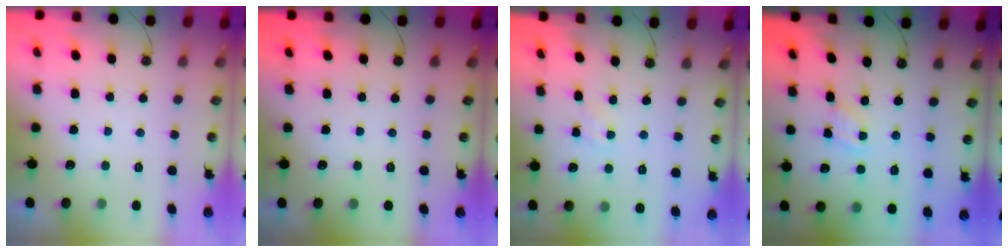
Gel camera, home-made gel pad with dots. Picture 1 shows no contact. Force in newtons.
{"total": 0.0}
{"total": 1.1, "press": 1.1, "slide": 0.2}
{"total": 2.1, "press": 2.1, "slide": 0.4}